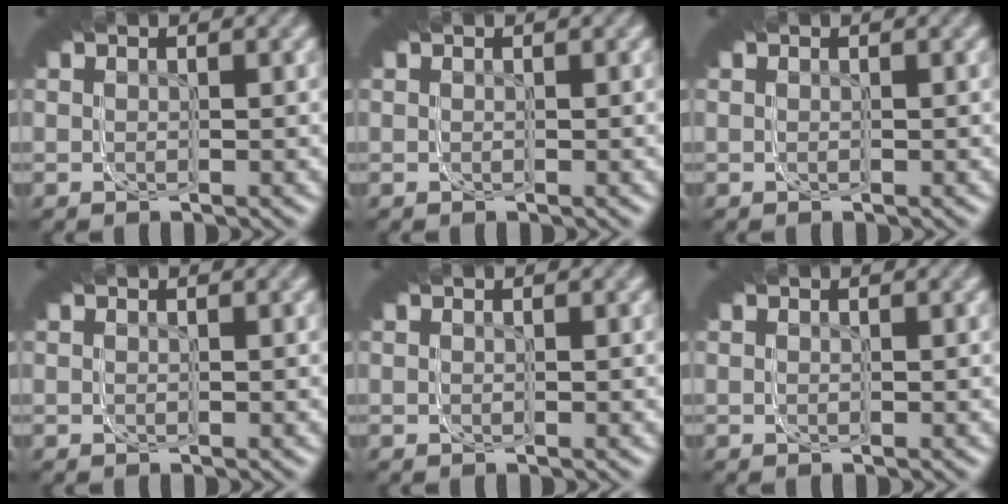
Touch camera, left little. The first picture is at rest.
{"total": 0.0}
{"total": 0.0}
{"total": 0.0}
{"total": 0.0}
{"total": 0.0}